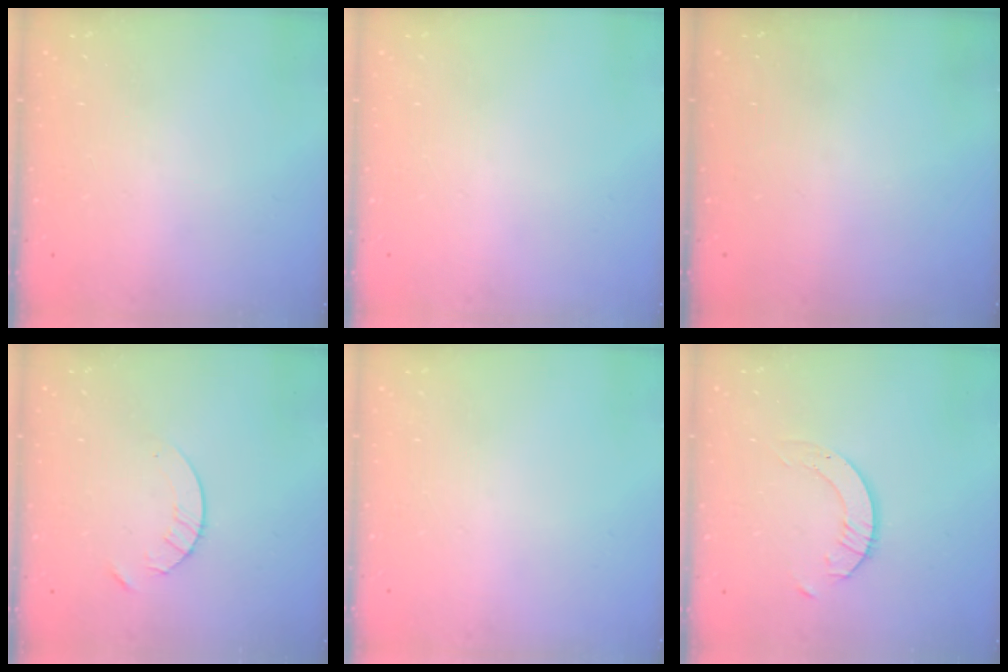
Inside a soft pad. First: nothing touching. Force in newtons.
{"total": 0.0}
{"total": 0.0}
{"total": 3.8, "press": 3.7, "slide": 0.5}
{"total": 0.0}
{"total": 2.7, "press": 2.7, "slide": 0.2}